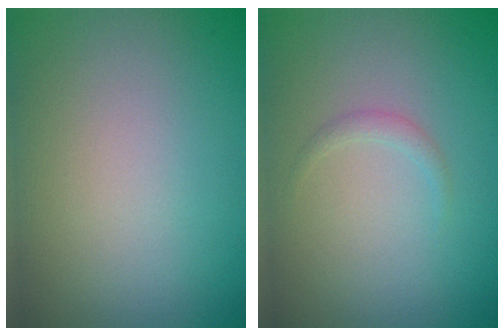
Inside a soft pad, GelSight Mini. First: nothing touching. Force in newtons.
{"total": 0.8, "press": 0.8, "slide": 0.0}